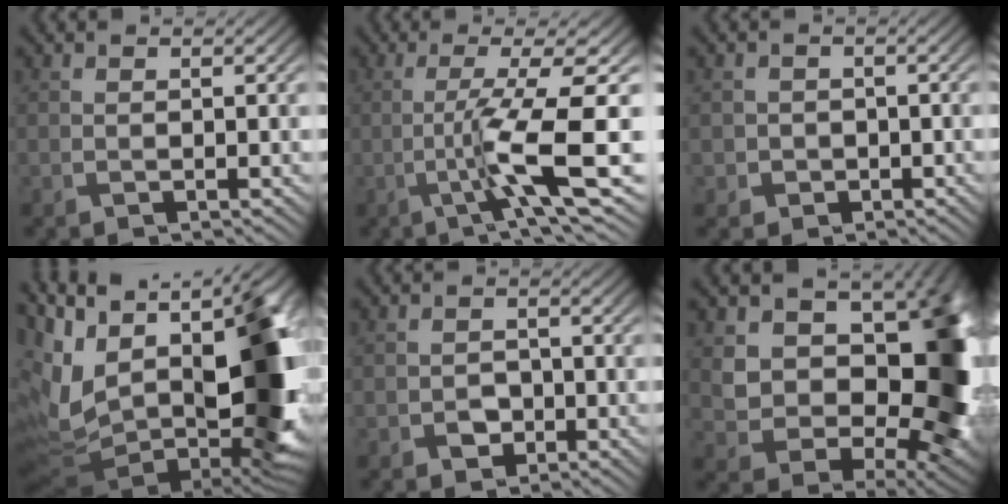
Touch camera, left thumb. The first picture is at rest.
{"total": 7.3, "force": [-1.9, 0.2, 7.0], "torque": [-0.122, 0.014, -0.044]}
{"total": 2.7, "force": [-0.9, 2.5, 0.4], "torque": [-0.010, -0.003, -0.025]}
{"total": 18.8, "force": [-2.3, 10.3, 15.6], "torque": [-0.259, -0.031, -0.021]}
{"total": 2.7, "force": [-1.4, 2.0, 1.1], "torque": [-0.016, -0.001, -0.031]}
{"total": 15.3, "force": [1.4, 10.7, 10.9], "torque": [-0.139, -0.014, 0.034]}